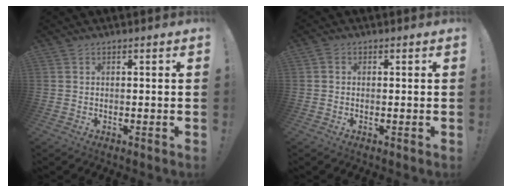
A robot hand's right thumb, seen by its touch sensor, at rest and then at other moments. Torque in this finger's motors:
{"motor_torque": [0.40, -0.08, 0.00, -0.07, 0.06]}